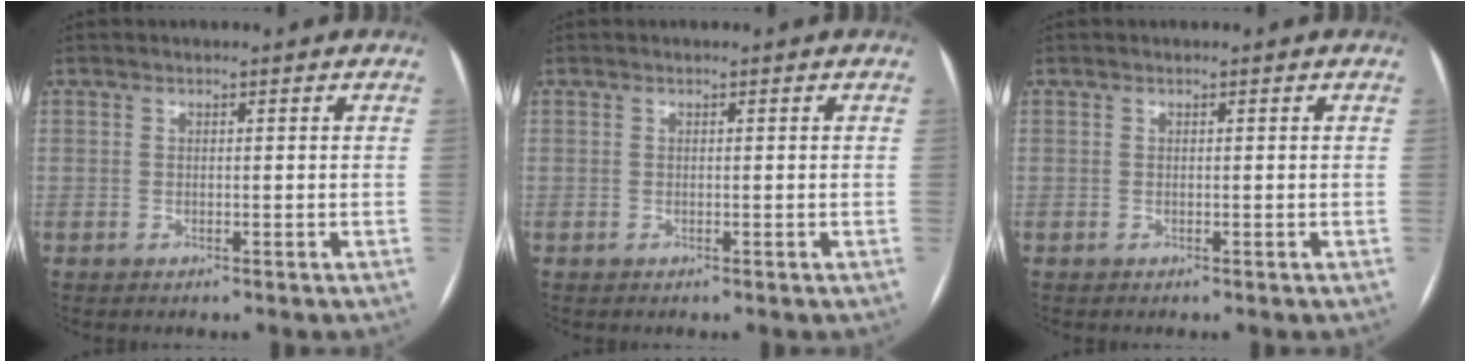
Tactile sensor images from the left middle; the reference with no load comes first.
{"total": 0.0}
{"total": 0.0}